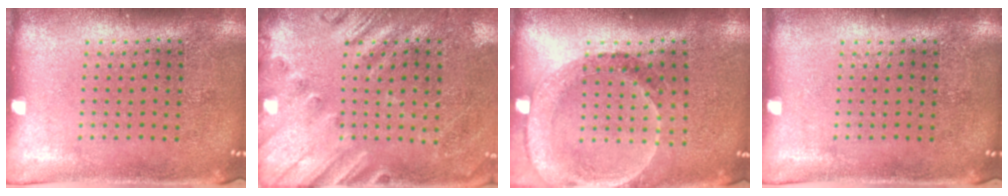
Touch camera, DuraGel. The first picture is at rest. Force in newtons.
{"total": 2.4, "press": 2.0, "slide": 1.3}
{"total": 1.5, "press": 1.4, "slide": 0.5}
{"total": 0.0}